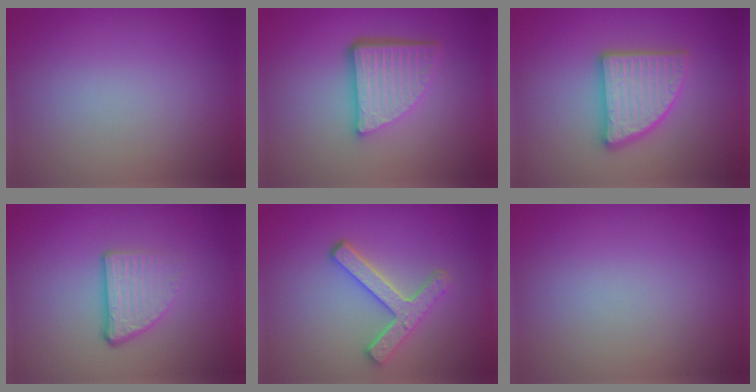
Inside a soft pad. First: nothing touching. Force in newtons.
{"total": 5.6, "press": 3.8, "slide": 4.2}
{"total": 4.9, "press": 4.8, "slide": 0.8}
{"total": 3.6, "press": 2.2, "slide": 2.8}
{"total": 3.7, "press": 3.1, "slide": 2.0}
{"total": 0.0}